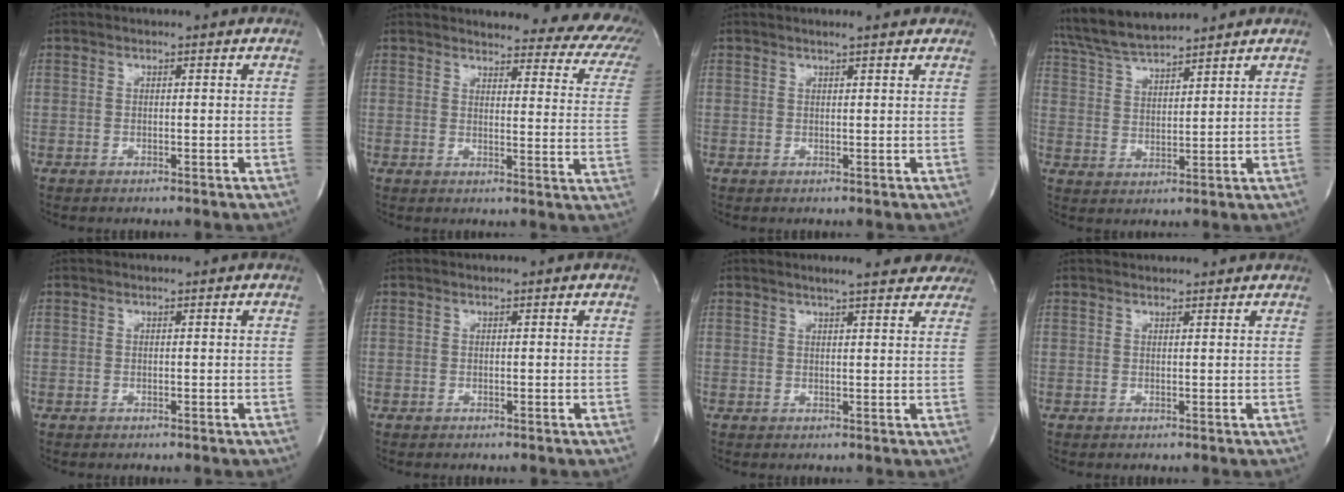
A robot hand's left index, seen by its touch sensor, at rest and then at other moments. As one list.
[{"total": 18.5, "force": [16.7, 4.7, 6.6], "torque": [-0.050, -0.063, 0.157]}, {"total": 2.9, "force": [2.5, 0.5, 1.5], "torque": [-0.022, 0.011, 0.028]}, {"total": 9.1, "force": [8.5, 0.0, 3.1], "torque": [-0.068, 0.021, 0.164]}, {"total": 0.0}, {"total": 0.0}, {"total": 10.2, "force": [9.2, 2.1, 3.9], "torque": [-0.033, 0.002, 0.091]}, {"total": 4.8, "force": [4.7, 0.6, 1.0], "torque": [-0.011, 0.024, 0.053]}]